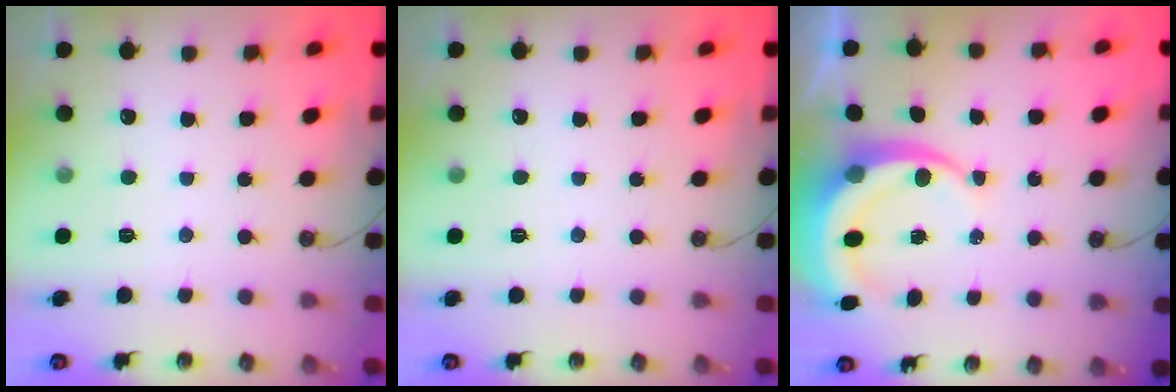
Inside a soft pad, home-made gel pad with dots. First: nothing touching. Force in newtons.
{"total": 0.0}
{"total": 7.7, "press": 7.7, "slide": 0.9}